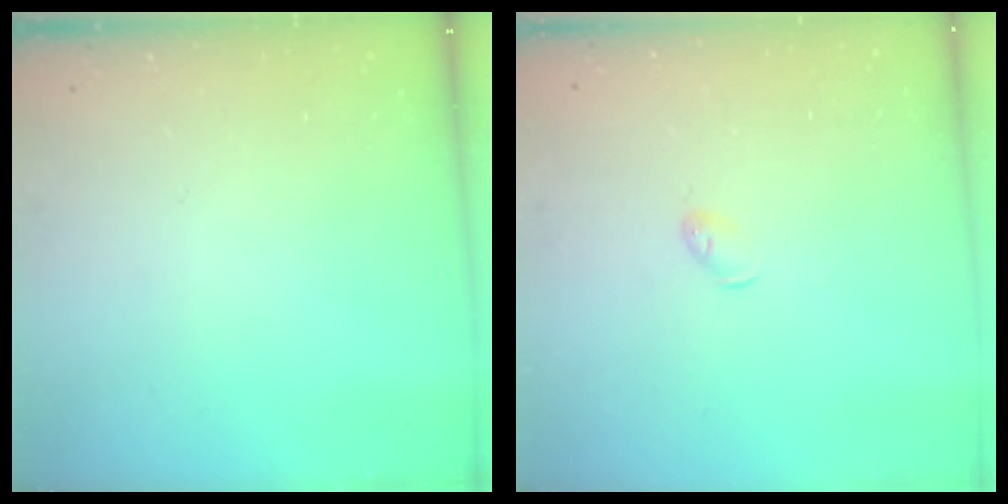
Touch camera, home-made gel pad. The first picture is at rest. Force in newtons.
{"total": 3.9, "press": 3.8, "slide": 0.8}